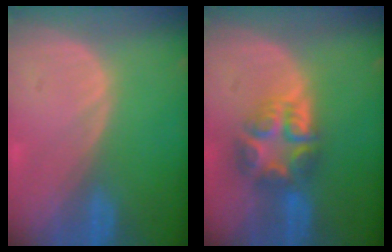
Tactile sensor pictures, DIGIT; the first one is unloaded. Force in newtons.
{"total": 7.7, "press": 6.7, "slide": 3.7}